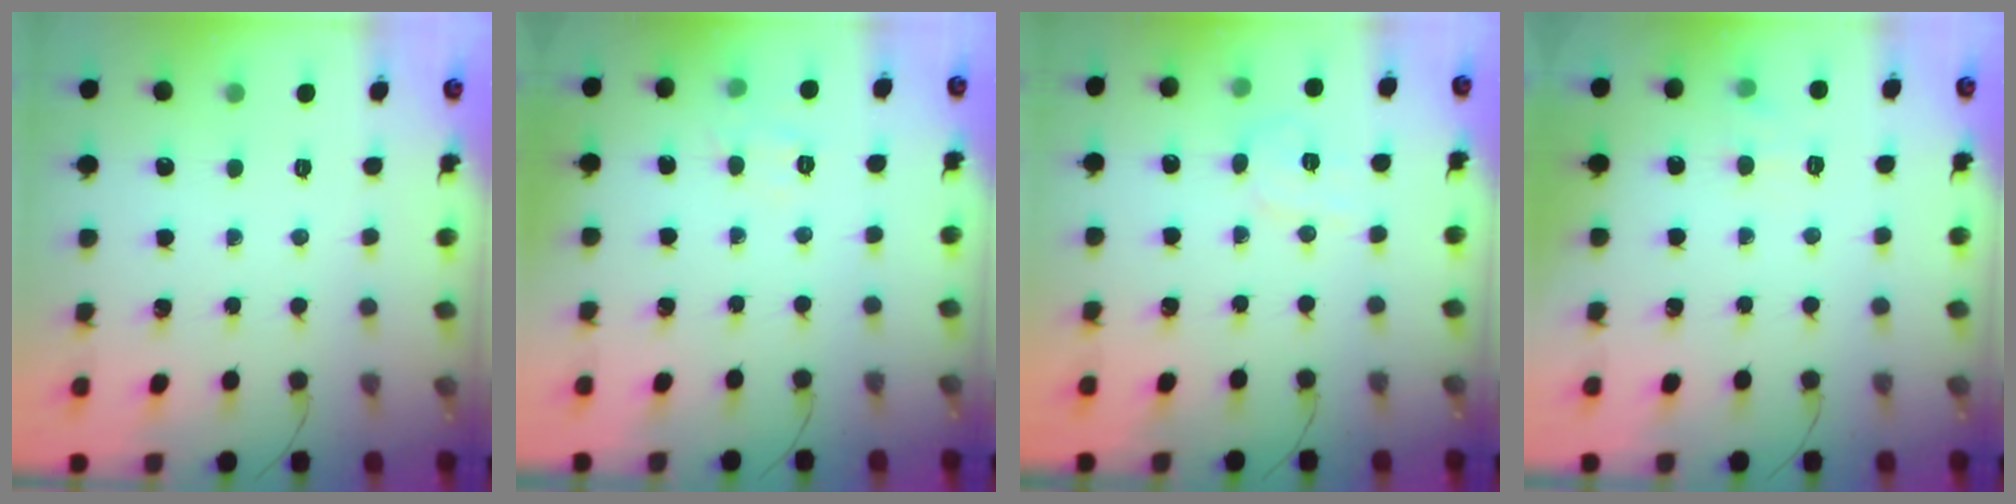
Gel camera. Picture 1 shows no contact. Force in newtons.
{"total": 6.5, "press": 6.3, "slide": 1.4}
{"total": 6.6, "press": 6.4, "slide": 1.8}
{"total": 7.1, "press": 6.9, "slide": 1.6}